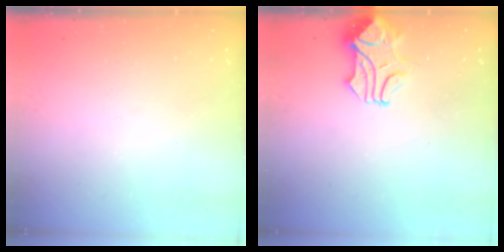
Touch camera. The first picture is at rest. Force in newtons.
{"total": 1.0, "press": 0.5, "slide": 0.8}